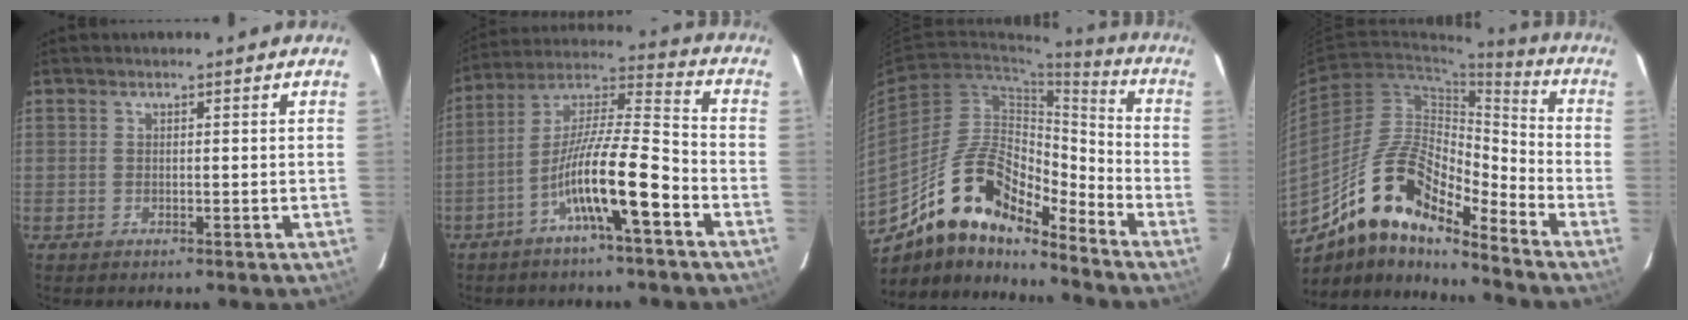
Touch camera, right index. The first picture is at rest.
{"total": 13.1, "force": [-5.9, 0.9, 11.7], "torque": [-0.218, 0.012, -0.107]}
{"total": 14.5, "force": [-11.5, 4.6, 7.6], "torque": [-0.132, 0.039, -0.205]}
{"total": 15.0, "force": [-10.9, 4.2, 9.3], "torque": [-0.169, 0.031, -0.192]}